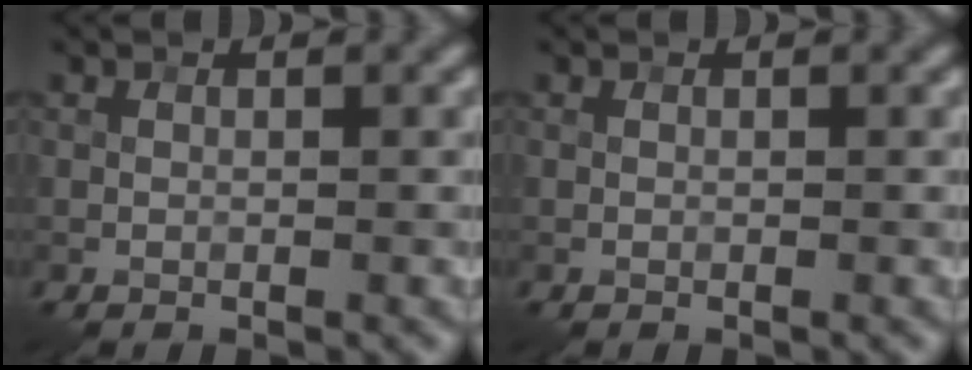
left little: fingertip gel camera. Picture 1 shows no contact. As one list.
[{"total": 0.0}]